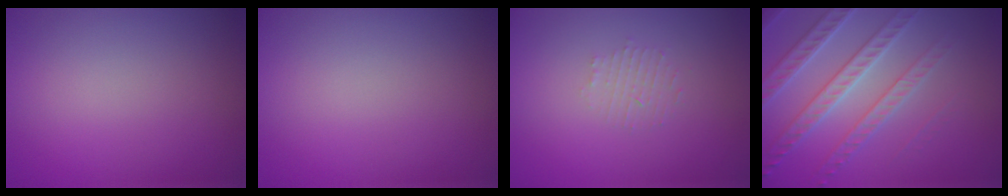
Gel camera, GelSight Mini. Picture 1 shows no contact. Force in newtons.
{"total": 0.0}
{"total": 1.2, "press": 1.1, "slide": 0.2}
{"total": 4.3, "press": 4.2, "slide": 1.1}